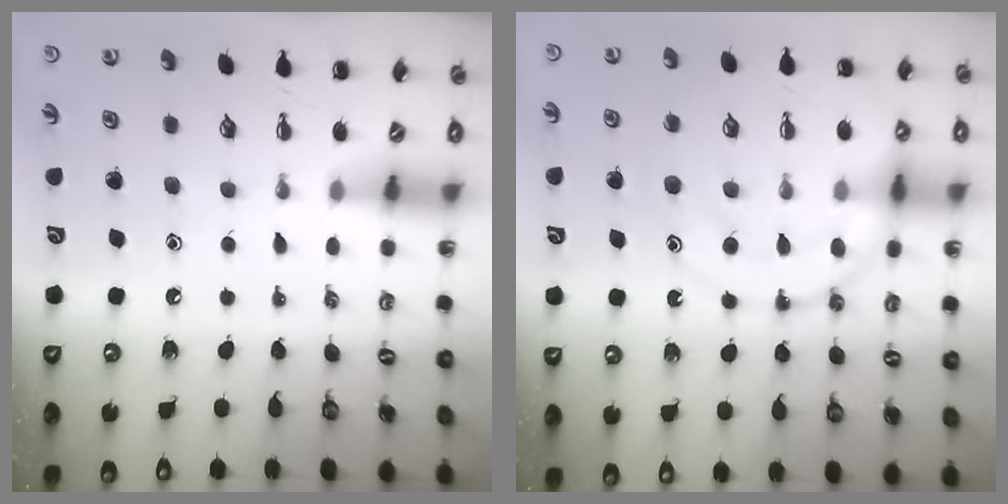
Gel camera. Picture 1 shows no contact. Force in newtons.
{"total": 14.2, "press": 14.1, "slide": 1.2}